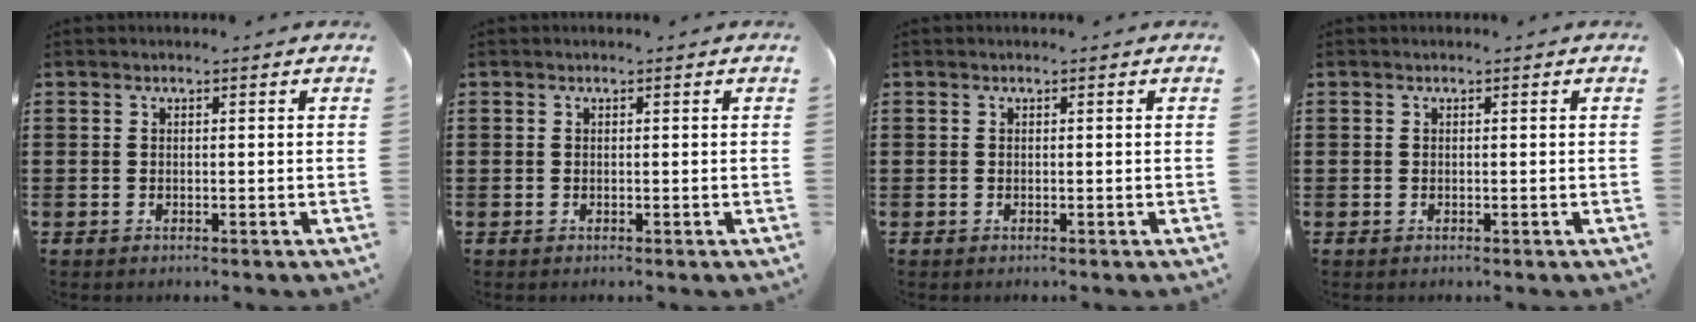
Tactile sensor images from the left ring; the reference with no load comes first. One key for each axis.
{"total": 0.0}
{"total": 0.0}
{"total": 0.0}